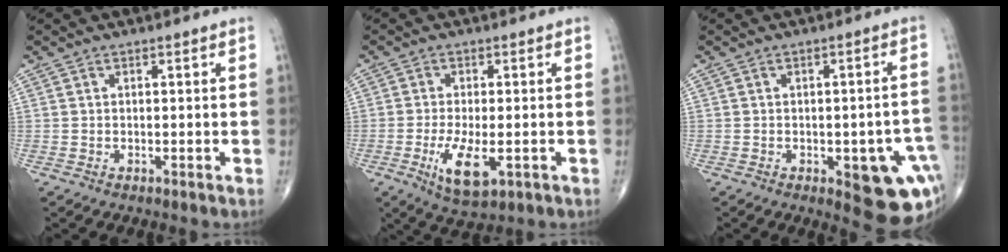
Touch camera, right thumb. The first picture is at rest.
{"total": 7.8, "force": [-2.4, 3.0, 6.8], "torque": [-0.126, -0.015, -0.035]}
{"total": 13.9, "force": [-4.3, 5.5, 12.0], "torque": [-0.103, 0.016, -0.034]}